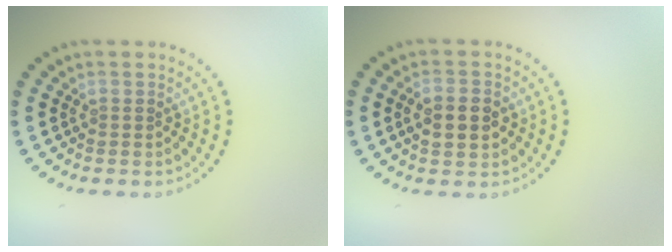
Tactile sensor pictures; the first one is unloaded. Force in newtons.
{"total": 3.8, "press": 3.8, "slide": 0.2}